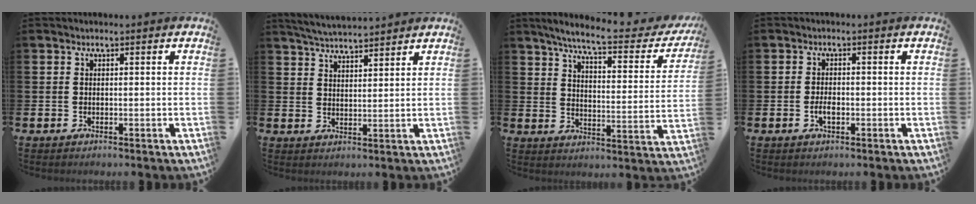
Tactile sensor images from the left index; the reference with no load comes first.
{"total": 4.4, "force": [4.3, 0.0, 0.4], "torque": [-0.017, -0.024, 0.077]}
{"total": 7.3, "force": [6.4, 0.6, 3.5], "torque": [-0.089, -0.042, 0.101]}
{"total": 2.0, "force": [-0.6, 1.0, 1.7], "torque": [-0.026, -0.001, -0.012]}